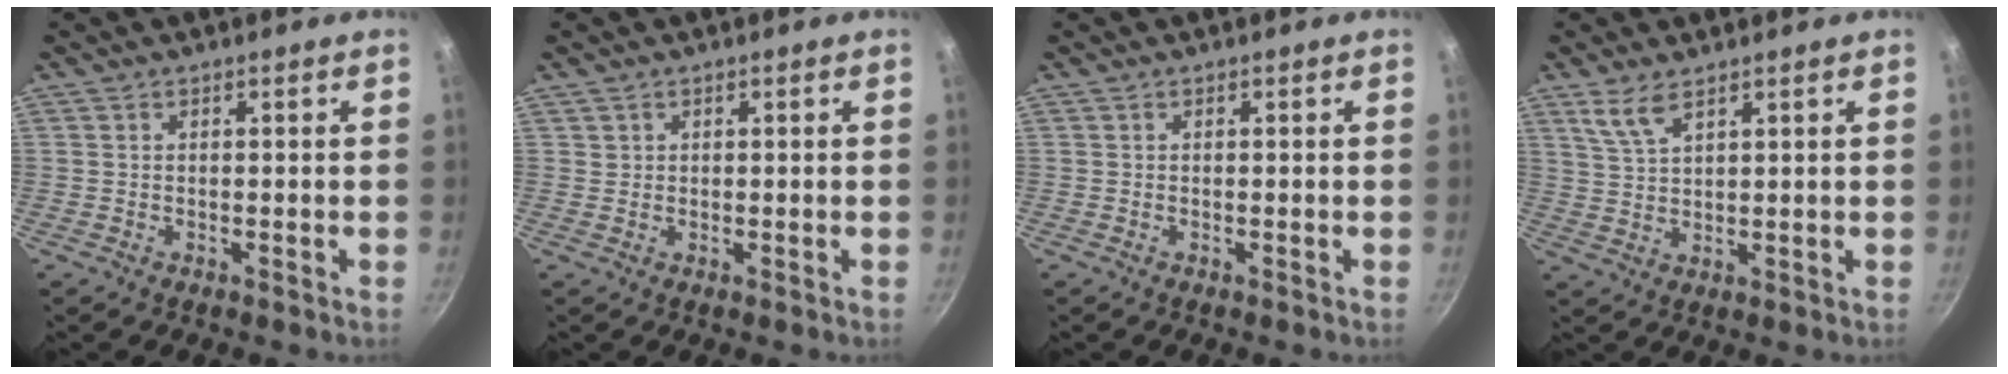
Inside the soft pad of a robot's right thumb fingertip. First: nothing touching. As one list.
[{"total": 0.8, "force": [0.4, 0.7, 0.1], "torque": [0.009, 0.008, 0.007]}, {"total": 0.0}, {"total": 4.9, "force": [3.3, 1.6, 3.3], "torque": [-0.065, -0.016, 0.075]}]